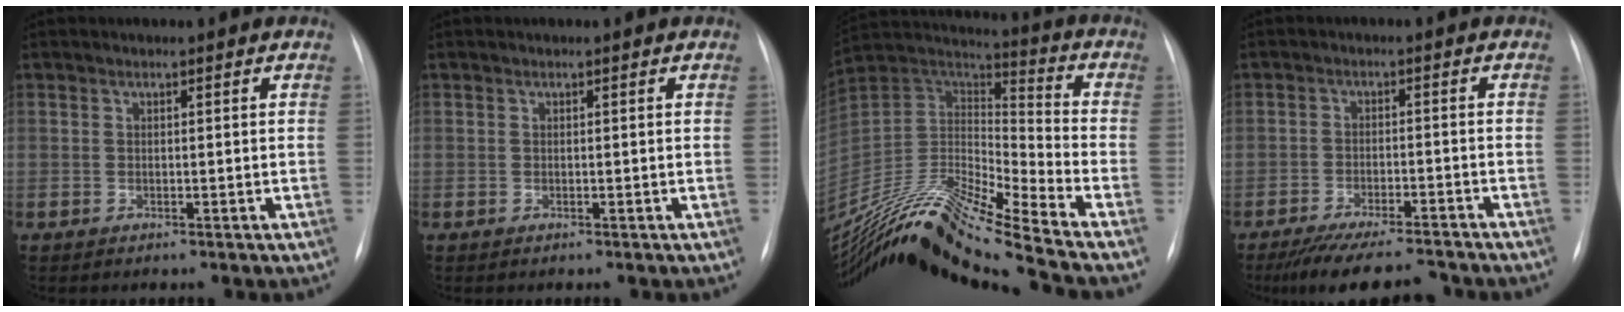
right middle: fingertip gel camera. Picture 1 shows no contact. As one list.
[{"total": 0.0}, {"total": 22.5, "force": [-19.4, -1.7, 11.3], "torque": [-0.233, 0.001, -0.358]}, {"total": 12.1, "force": [-10.8, 1.5, 5.2], "torque": [-0.086, -0.014, -0.156]}]